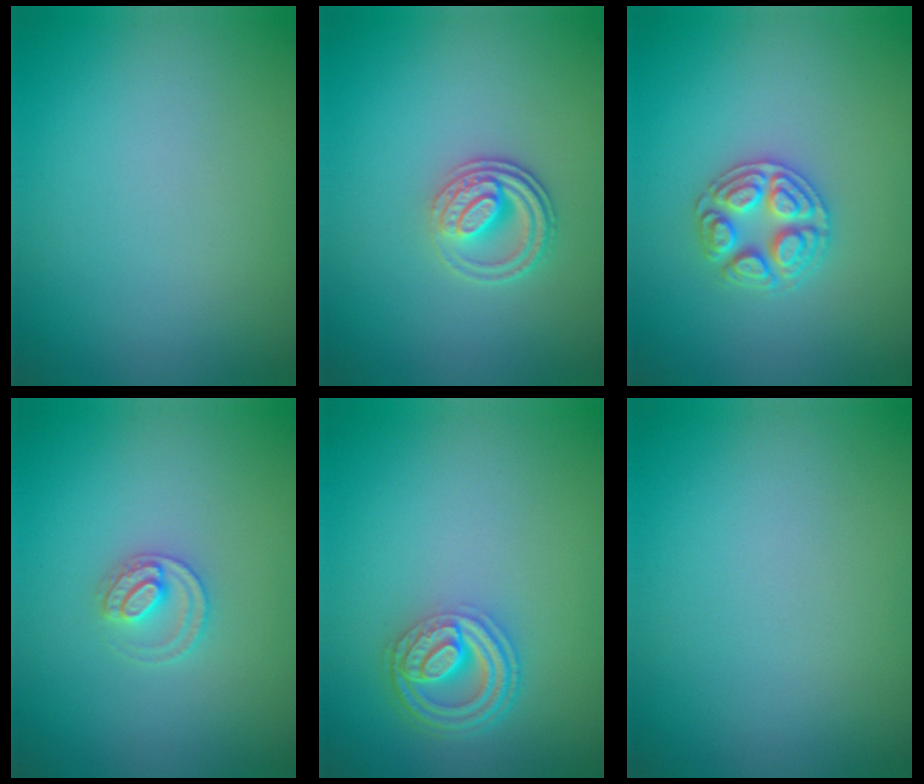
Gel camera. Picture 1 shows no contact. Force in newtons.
{"total": 2.8, "press": 2.5, "slide": 1.3}
{"total": 3.0, "press": 2.9, "slide": 0.4}
{"total": 2.1, "press": 2.1, "slide": 0.2}
{"total": 4.5, "press": 3.4, "slide": 3.0}
{"total": 0.0}